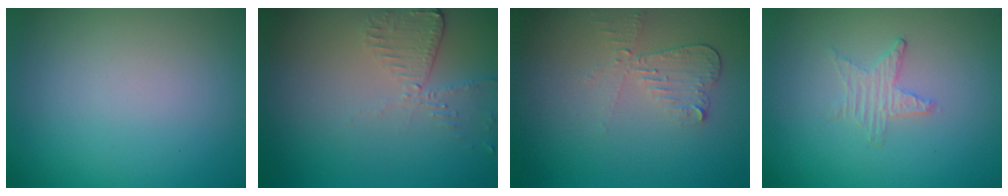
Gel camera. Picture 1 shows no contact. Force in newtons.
{"total": 2.5, "press": 2.3, "slide": 1.2}
{"total": 2.0, "press": 1.9, "slide": 0.7}
{"total": 0.5, "press": 0.5, "slide": 0.1}